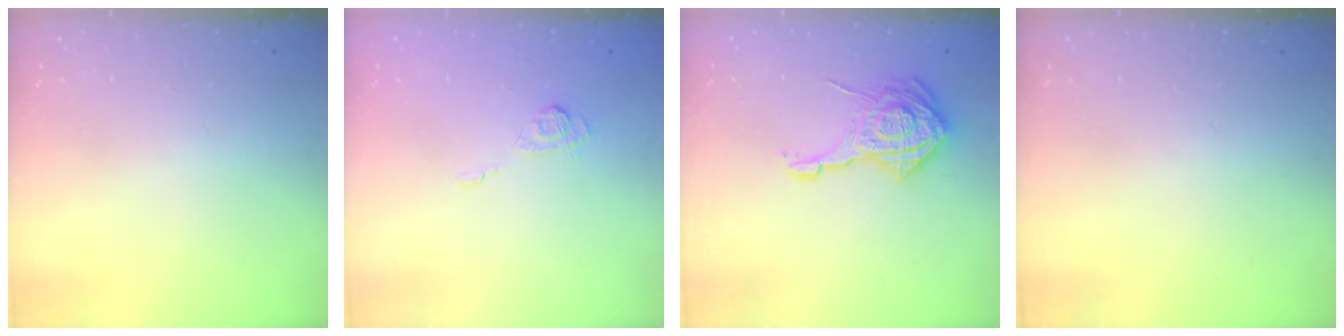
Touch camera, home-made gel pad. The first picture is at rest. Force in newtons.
{"total": 8.2, "press": 8.0, "slide": 1.5}
{"total": 16.6, "press": 16.6, "slide": 1.2}
{"total": 0.0}